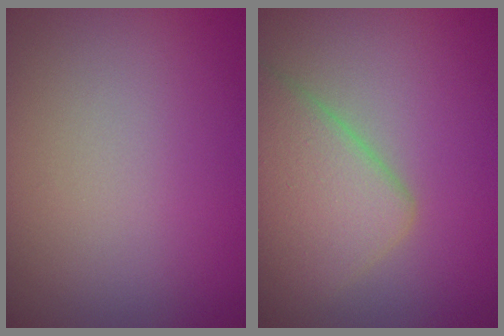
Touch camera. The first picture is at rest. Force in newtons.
{"total": 5.4, "press": 5.4, "slide": 0.4}